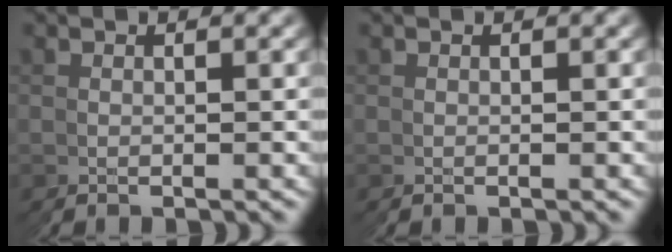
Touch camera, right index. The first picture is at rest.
{"total": 0.0}